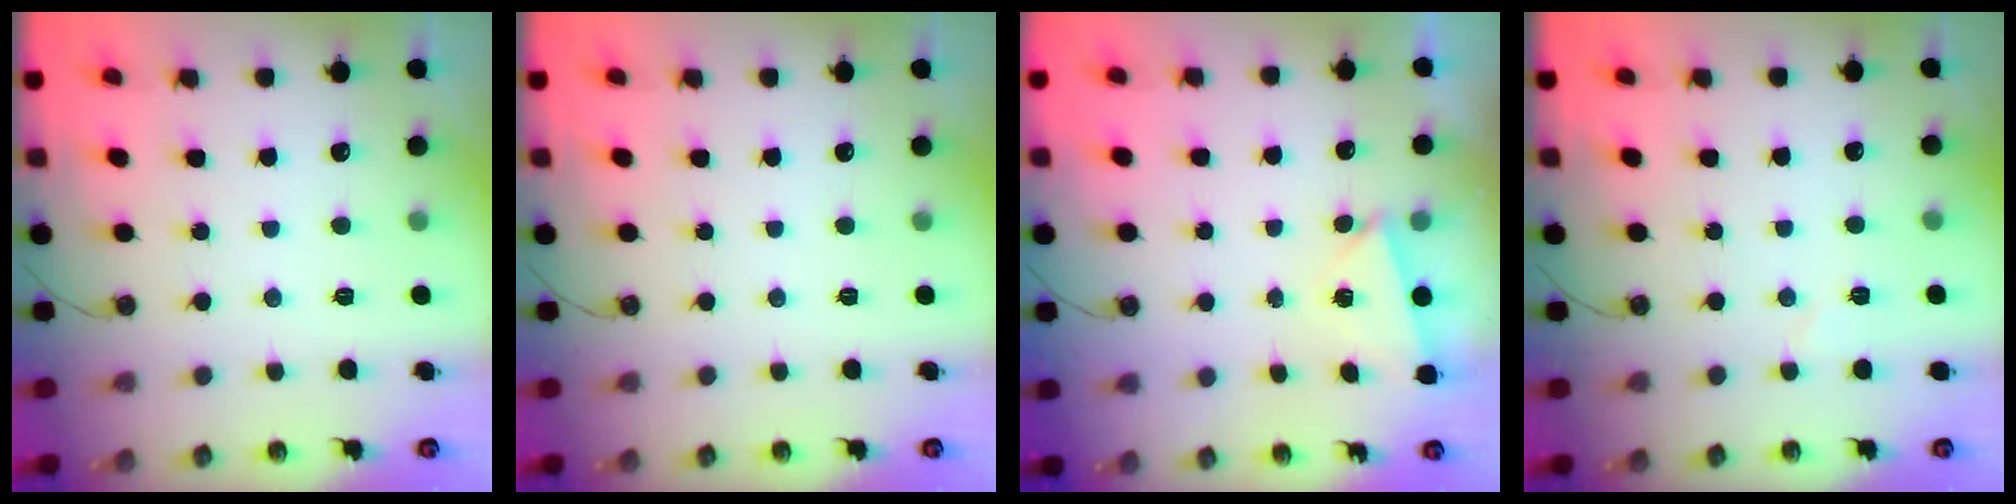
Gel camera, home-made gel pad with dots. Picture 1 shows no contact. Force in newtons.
{"total": 0.0}
{"total": 2.2, "press": 1.2, "slide": 1.8}
{"total": 4.6, "press": 4.1, "slide": 2.0}